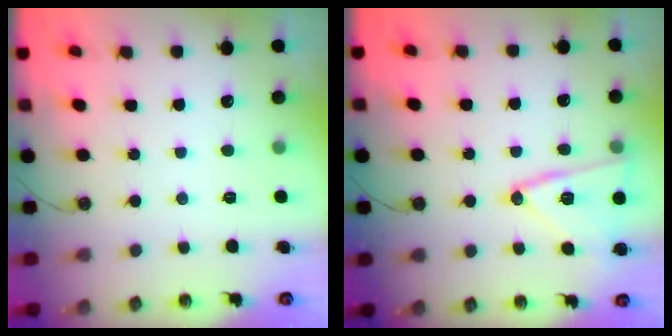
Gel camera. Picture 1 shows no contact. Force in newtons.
{"total": 14.7, "press": 14.7, "slide": 0.5}